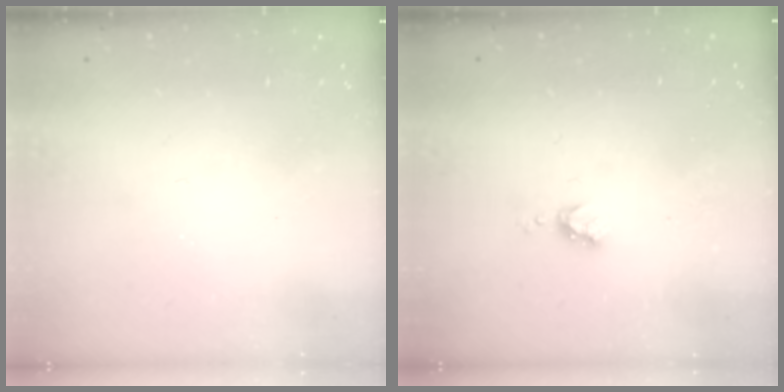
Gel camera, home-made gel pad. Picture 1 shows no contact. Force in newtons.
{"total": 3.8, "press": 3.7, "slide": 0.6}